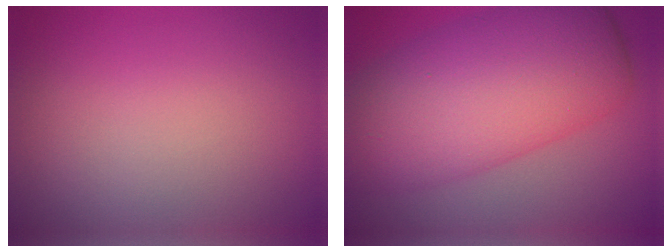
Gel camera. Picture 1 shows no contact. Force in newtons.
{"total": 11.2, "press": 11.2, "slide": 0.3}